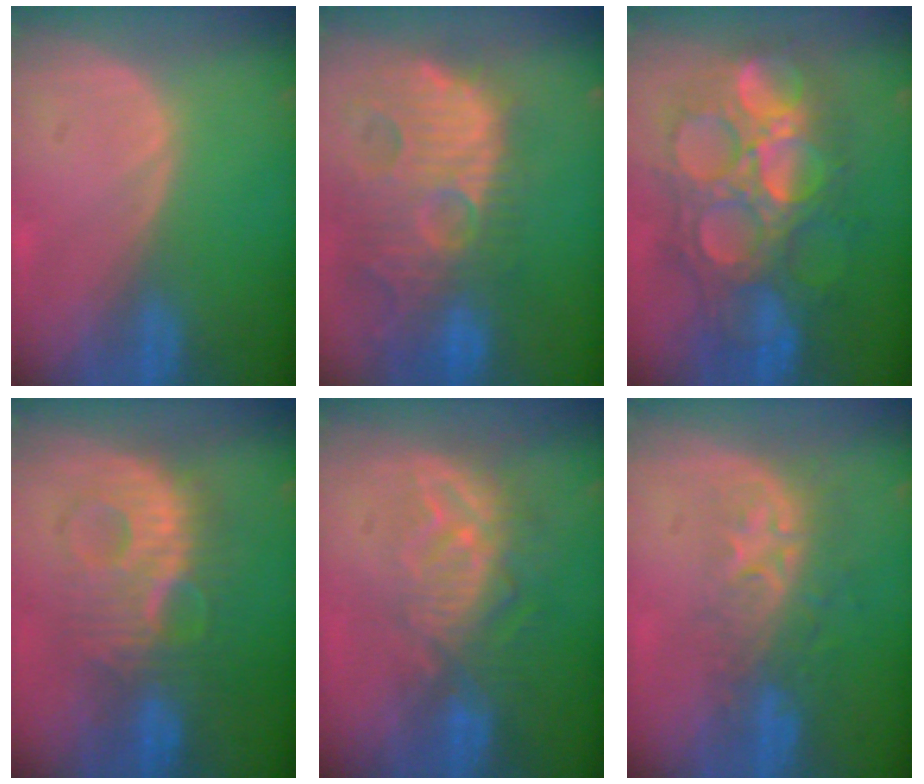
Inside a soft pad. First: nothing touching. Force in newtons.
{"total": 14.6, "press": 12.5, "slide": 7.5}
{"total": 13.5, "press": 13.4, "slide": 1.5}
{"total": 9.4, "press": 9.4, "slide": 0.8}
{"total": 9.4, "press": 8.2, "slide": 4.6}
{"total": 8.7, "press": 7.2, "slide": 5.0}